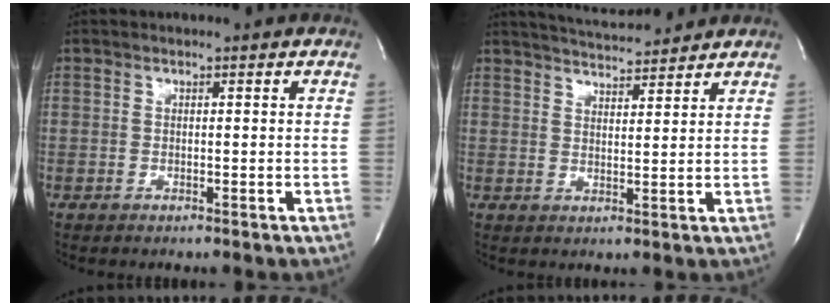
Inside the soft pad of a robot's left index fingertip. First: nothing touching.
{"total": 8.3, "force": [8.0, 0.8, 2.4], "torque": [-0.045, 0.012, 0.122]}